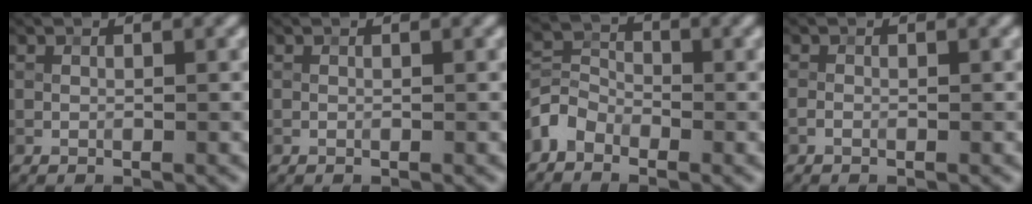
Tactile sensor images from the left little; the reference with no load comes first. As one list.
[{"total": 0.0}, {"total": 3.0, "force": [-2.1, 1.9, 0.9], "torque": [-0.020, 0.008, -0.053]}, {"total": 0.7, "force": [-0.4, 0.3, 0.4], "torque": [-0.009, 0.000, -0.008]}]